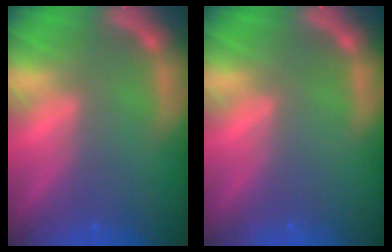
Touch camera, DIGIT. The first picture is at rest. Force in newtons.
{"total": 0.0}